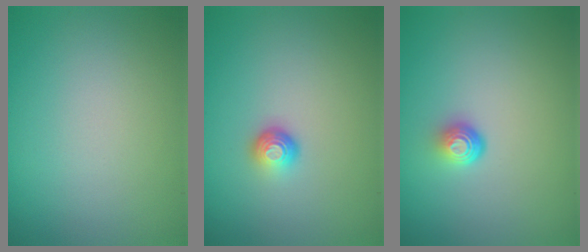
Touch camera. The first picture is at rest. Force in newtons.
{"total": 1.6, "press": 1.0, "slide": 1.2}
{"total": 1.9, "press": 1.1, "slide": 1.5}